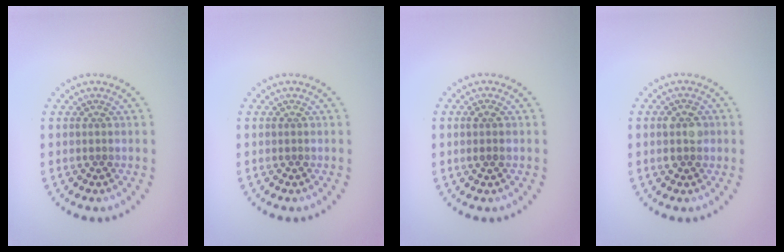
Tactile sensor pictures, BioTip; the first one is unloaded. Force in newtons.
{"total": 0.0}
{"total": 1.1, "press": 1.0, "slide": 0.5}
{"total": 2.5, "press": 2.5, "slide": 0.1}